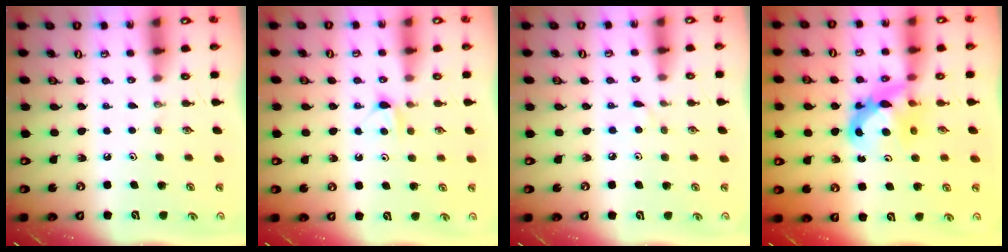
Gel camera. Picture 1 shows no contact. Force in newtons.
{"total": 4.2, "press": 4.2, "slide": 0.5}
{"total": 3.5, "press": 3.5, "slide": 0.4}
{"total": 7.5, "press": 7.4, "slide": 1.0}